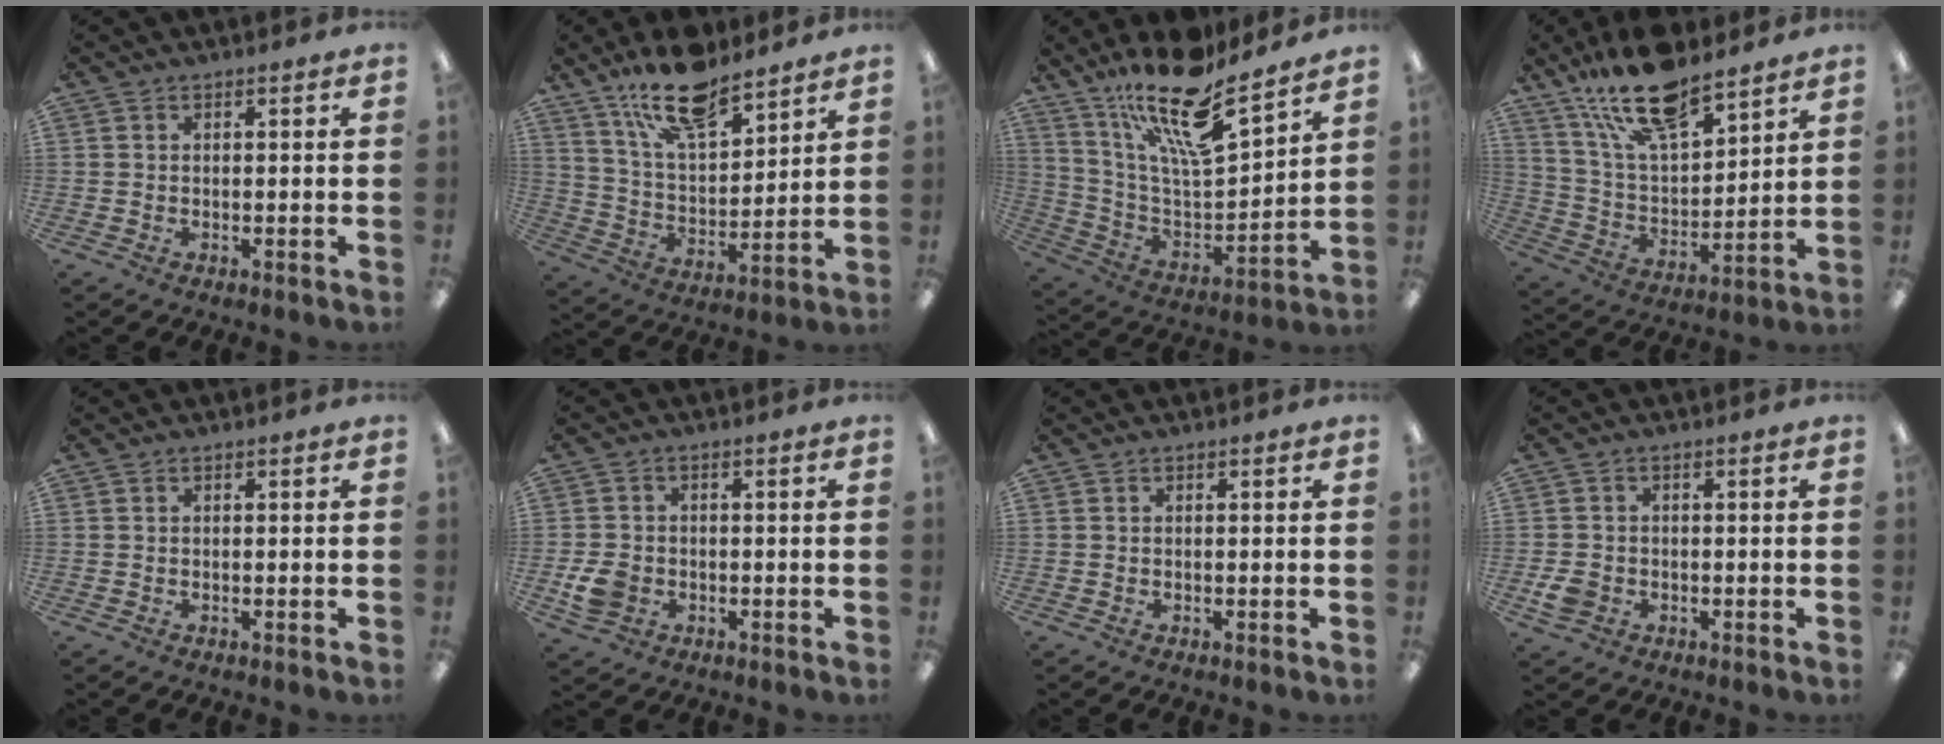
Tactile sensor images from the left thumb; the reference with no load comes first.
{"total": 16.5, "force": [12.6, 6.3, 8.6], "torque": [-0.154, -0.065, 0.221]}
{"total": 19.7, "force": [15.2, 4.8, 11.6], "torque": [-0.209, -0.104, 0.258]}
{"total": 18.4, "force": [14.1, 6.5, 9.8], "torque": [-0.190, -0.073, 0.248]}
{"total": 0.0}
{"total": 5.4, "force": [-1.5, 4.4, 2.8], "torque": [-0.041, 0.001, -0.028]}
{"total": 0.0}
{"total": 3.7, "force": [-1.0, 3.1, 1.8], "torque": [-0.033, -0.002, -0.021]}